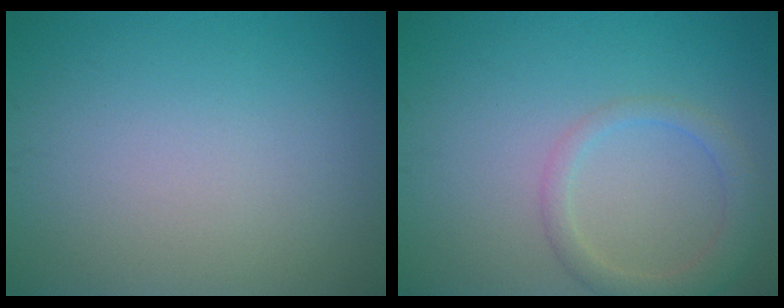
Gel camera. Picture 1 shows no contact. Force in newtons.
{"total": 2.7, "press": 2.7, "slide": 0.1}